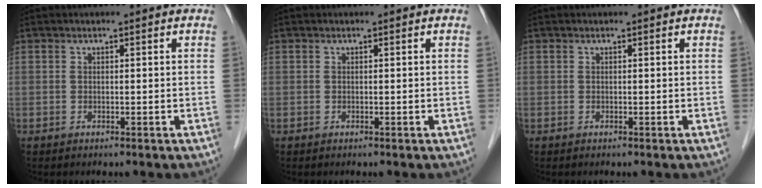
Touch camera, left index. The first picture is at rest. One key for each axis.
{"total": 0.0}
{"total": 0.0}